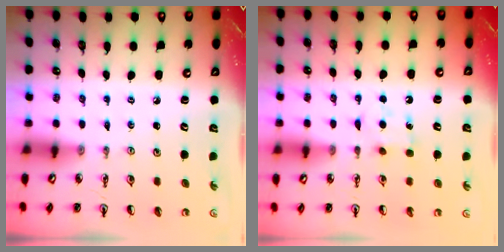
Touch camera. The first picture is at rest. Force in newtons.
{"total": 4.6, "press": 4.6, "slide": 0.7}